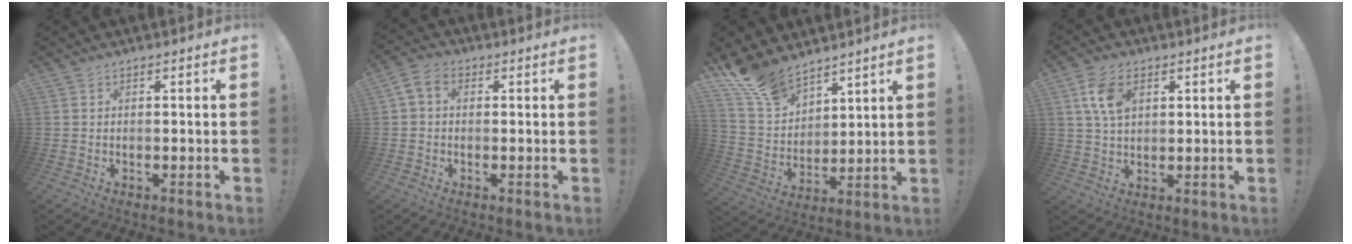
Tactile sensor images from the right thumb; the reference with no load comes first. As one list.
[{"total": 4.3, "force": [0.8, 3.2, 2.8], "torque": [-0.057, 0.008, 0.019]}, {"total": 13.0, "force": [11.1, 5.6, 3.8], "torque": [-0.082, -0.080, 0.211]}, {"total": 8.7, "force": [3.1, 5.4, 6.0], "torque": [-0.113, 0.002, 0.062]}]